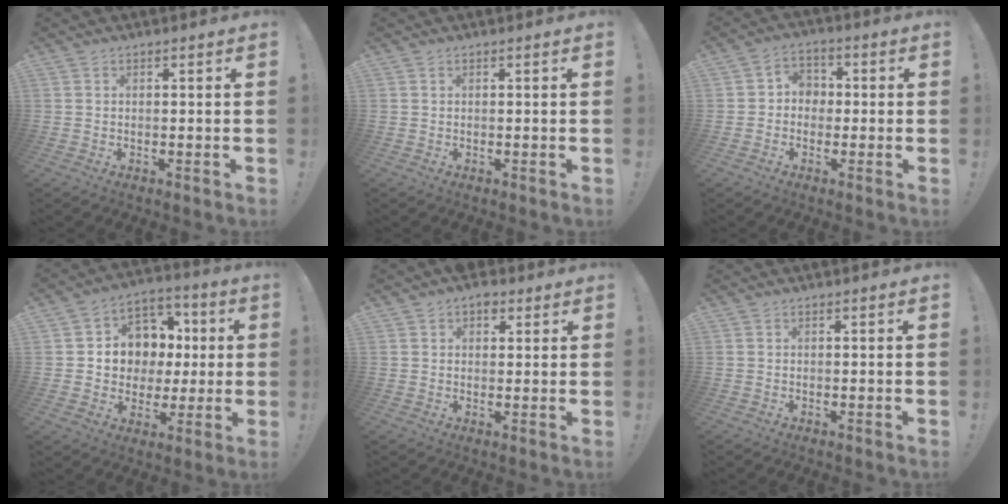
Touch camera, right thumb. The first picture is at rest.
{"total": 0.0}
{"total": 5.1, "force": [-0.9, 4.6, 1.8], "torque": [-0.045, 0.022, -0.012]}
{"total": 10.4, "force": [0.8, 9.8, 3.4], "torque": [-0.049, -0.003, 0.037]}
{"total": 4.7, "force": [2.6, 3.4, 1.9], "torque": [-0.019, -0.007, 0.044]}
{"total": 0.0}